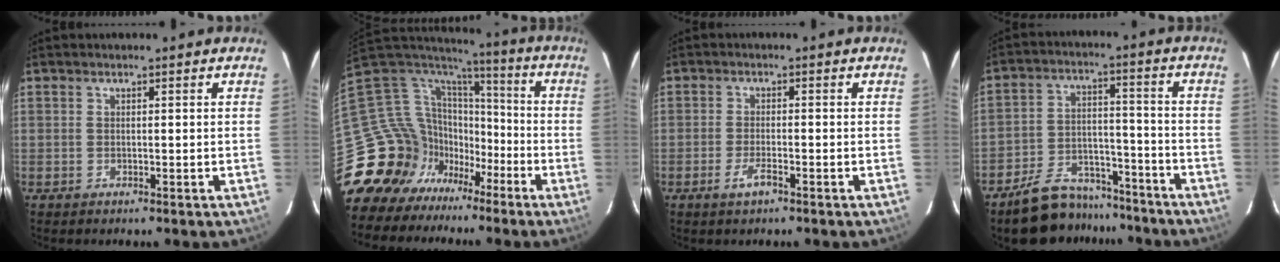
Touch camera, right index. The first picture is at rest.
{"total": 21.0, "force": [-11.6, 16.4, 6.2], "torque": [-0.164, 0.032, -0.198]}
{"total": 2.8, "force": [-1.8, 0.5, 2.1], "torque": [-0.051, -0.003, -0.036]}
{"total": 13.1, "force": [-11.0, 6.2, 3.7], "torque": [-0.082, 0.034, -0.154]}